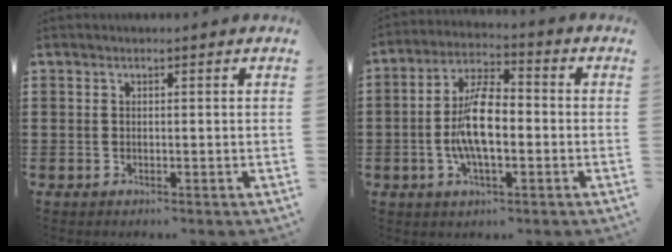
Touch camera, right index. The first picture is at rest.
{"total": 9.5, "force": [-1.4, 3.8, 8.6], "torque": [-0.182, 0.002, -0.030]}